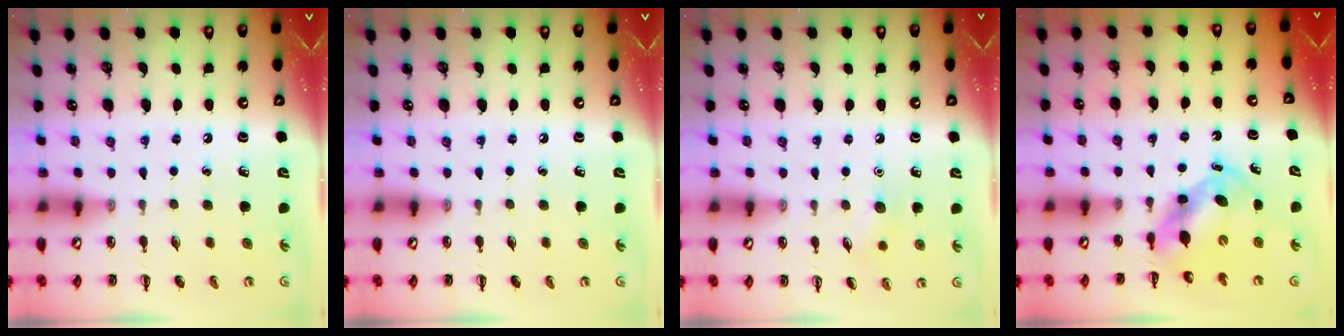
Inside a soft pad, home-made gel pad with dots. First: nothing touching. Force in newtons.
{"total": 0.0}
{"total": 5.5, "press": 5.3, "slide": 1.6}
{"total": 5.6, "press": 5.5, "slide": 0.9}